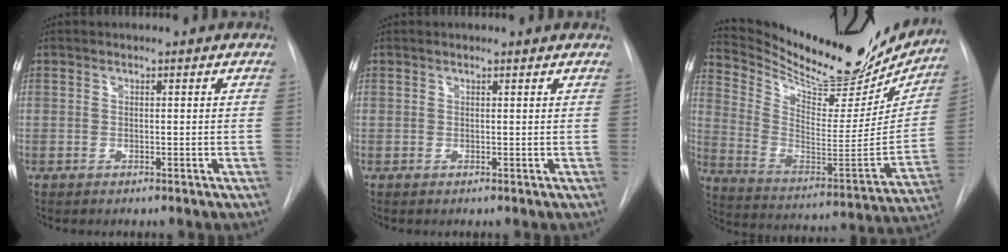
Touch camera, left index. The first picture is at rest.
{"total": 1.3, "force": [1.3, 0.0, 0.3], "torque": [-0.010, 0.006, 0.013]}
{"total": 26.1, "force": [23.6, 6.1, 9.4], "torque": [-0.156, -0.066, 0.340]}